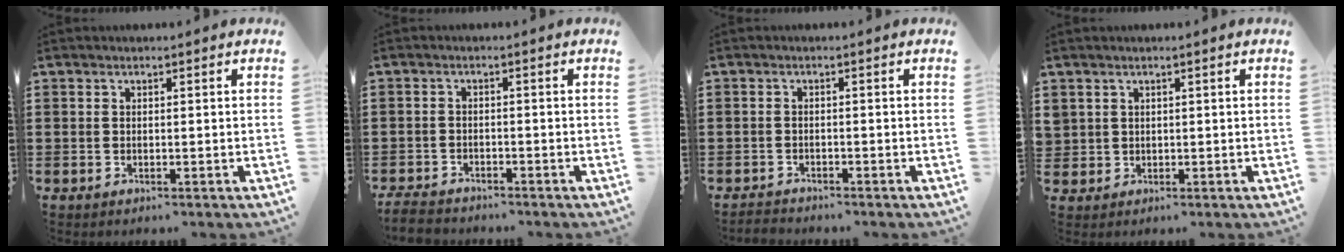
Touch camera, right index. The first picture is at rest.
{"total": 2.7, "force": [-2.6, 0.4, 0.4], "torque": [-0.017, -0.001, -0.058]}
{"total": 1.4, "force": [-1.4, 0.1, -0.1], "torque": [-0.003, 0.002, -0.031]}
{"total": 1.4, "force": [0.7, 1.2, 0.0], "torque": [-0.005, 0.005, 0.014]}